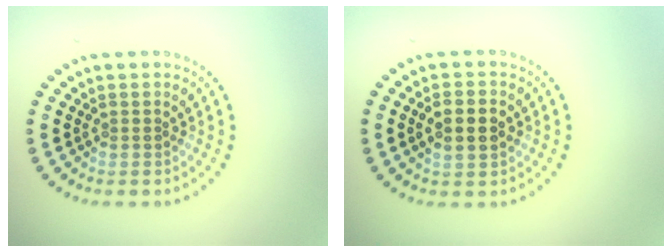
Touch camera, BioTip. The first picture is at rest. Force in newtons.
{"total": 3.0, "press": 3.0, "slide": 0.3}